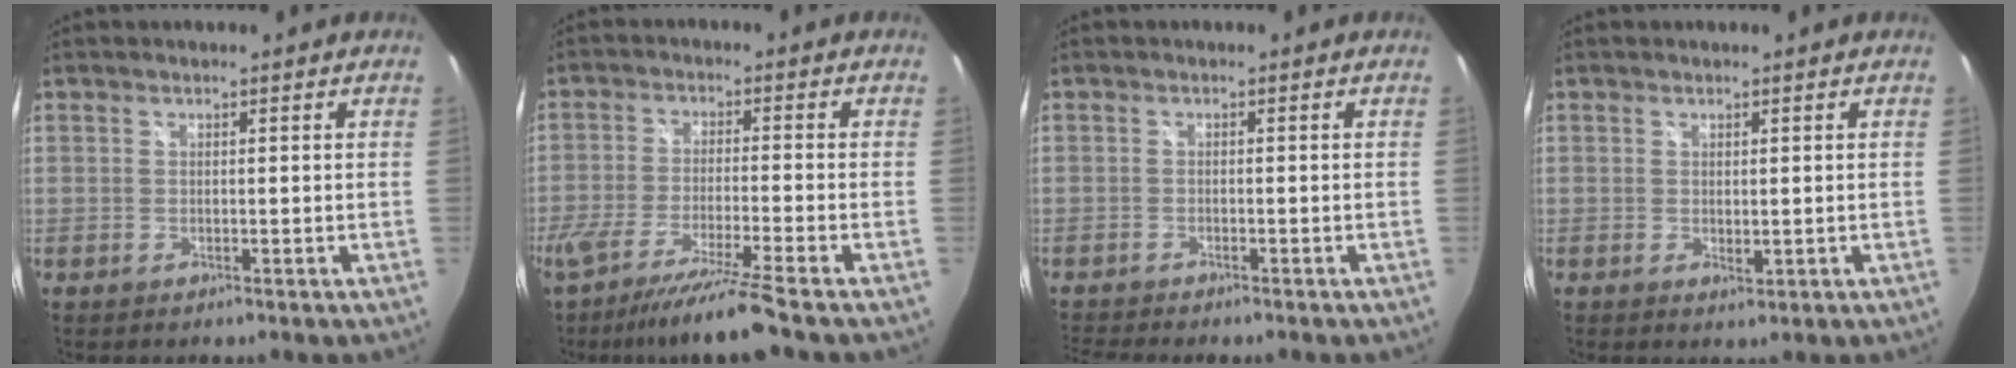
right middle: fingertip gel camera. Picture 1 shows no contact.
{"total": 11.4, "force": [-9.1, -1.4, 6.7], "torque": [-0.140, -0.040, -0.156]}
{"total": 4.6, "force": [-4.1, 0.3, 1.9], "torque": [-0.047, -0.019, -0.072]}
{"total": 1.2, "force": [0.7, 0.6, 0.7], "torque": [-0.008, -0.001, 0.012]}